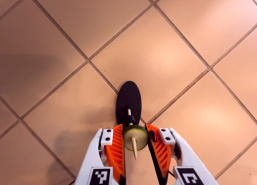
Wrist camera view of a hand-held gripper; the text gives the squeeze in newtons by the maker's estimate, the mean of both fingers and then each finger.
{"total": 5.4, "left": 4.9, "right": 5.9}